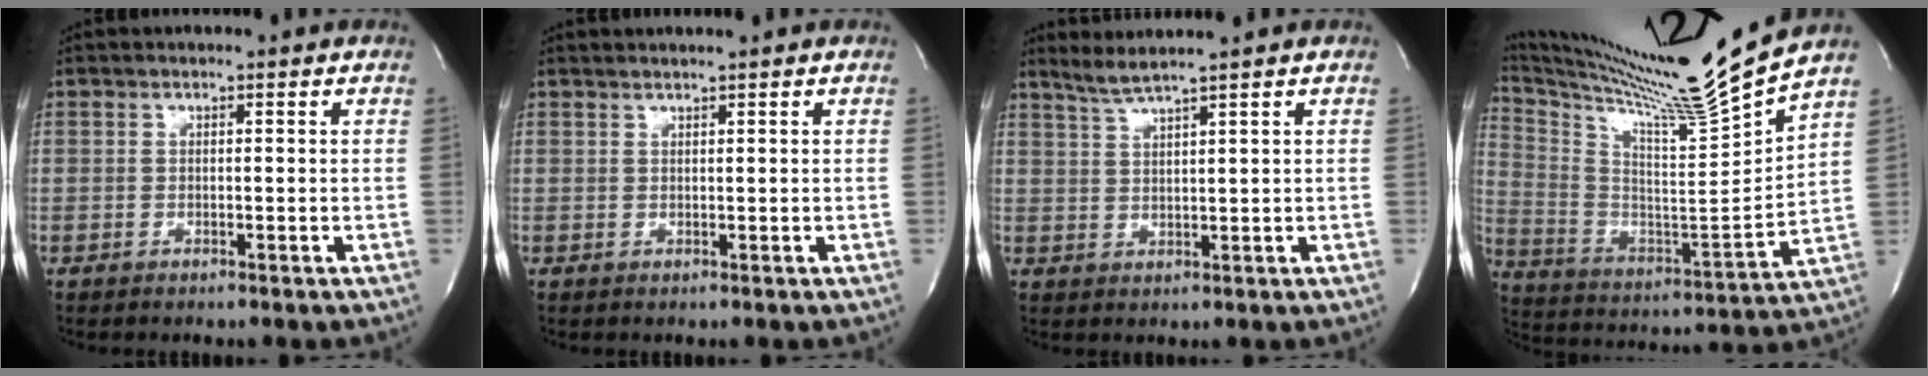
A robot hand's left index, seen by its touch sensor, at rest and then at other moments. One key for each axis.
{"total": 1.4, "fx": 1.3, "fy": -0.3, "fz": 0.6, "tx": -0.007, "ty": 0.004, "tz": 0.024}
{"total": 3.9, "fx": 3.2, "fy": -1.3, "fz": 1.7, "tx": -0.039, "ty": -0.004, "tz": 0.070}
{"total": 21.8, "fx": 18.6, "fy": -3.7, "fz": 10.6, "tx": -0.202, "ty": -0.079, "tz": 0.300}